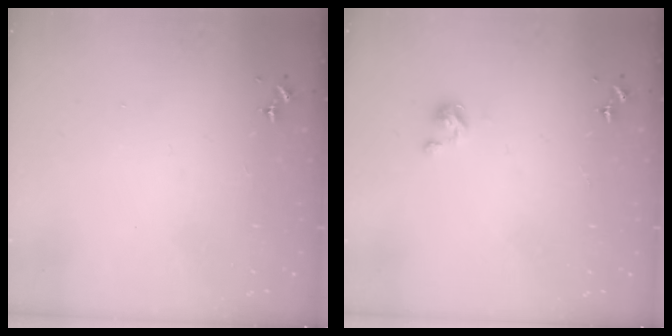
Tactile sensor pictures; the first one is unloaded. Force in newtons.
{"total": 2.7, "press": 2.7, "slide": 0.3}